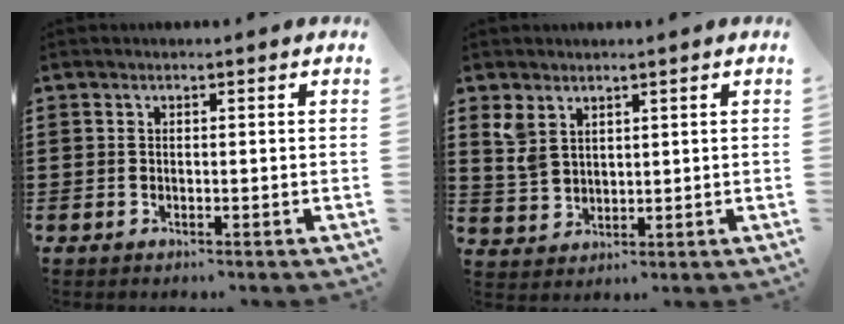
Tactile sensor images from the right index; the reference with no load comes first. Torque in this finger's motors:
{"motor_torque": [0.11, 0.36, 0.10, 0.03]}